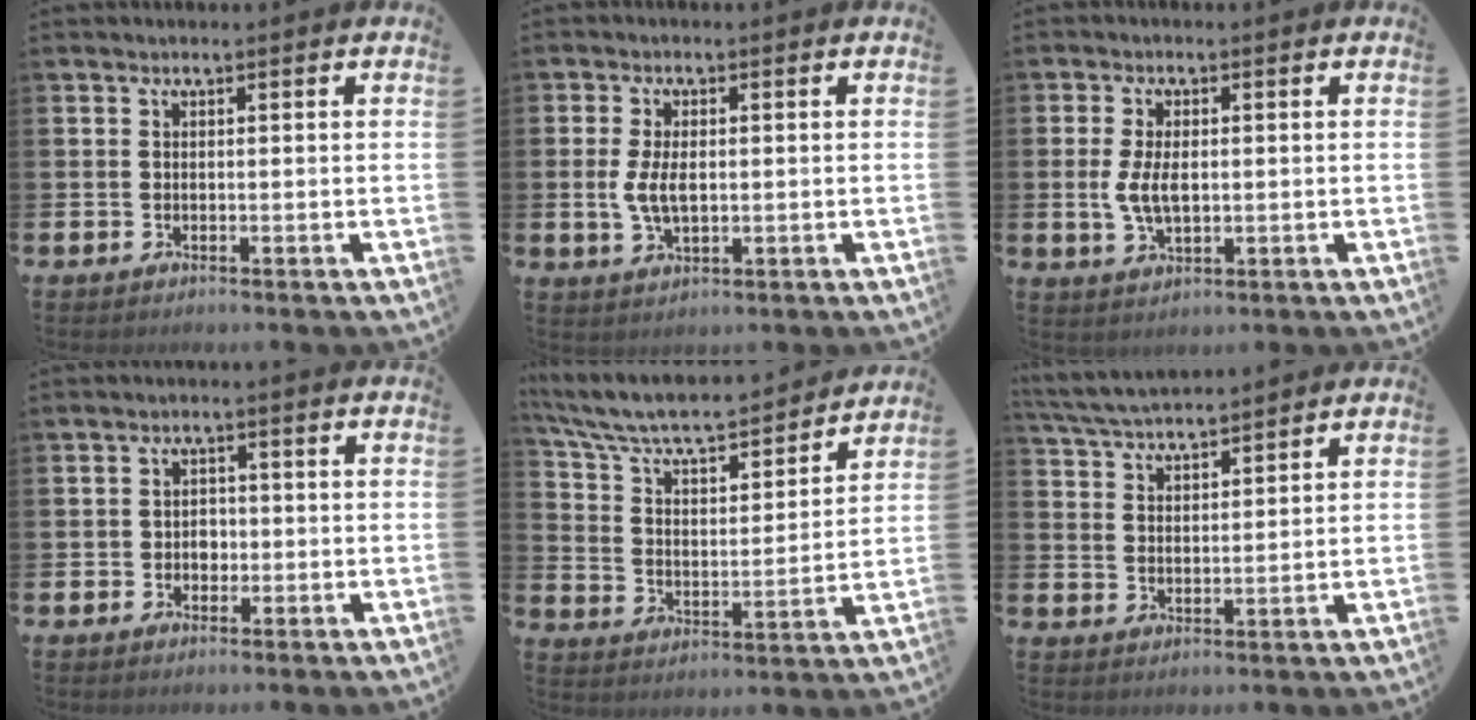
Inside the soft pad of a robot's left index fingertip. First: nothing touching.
{"total": 4.4, "force": [0.2, 2.3, 3.8], "torque": [-0.070, 0.000, -0.002]}
{"total": 4.7, "force": [0.2, 2.5, 4.0], "torque": [-0.073, 0.001, -0.001]}
{"total": 2.1, "force": [-0.4, 1.9, 0.9], "torque": [-0.001, -0.001, -0.015]}
{"total": 7.4, "force": [6.7, 1.7, 2.6], "torque": [-0.090, -0.049, 0.112]}
{"total": 4.4, "force": [4.3, 0.2, 0.6], "torque": [-0.034, -0.024, 0.079]}